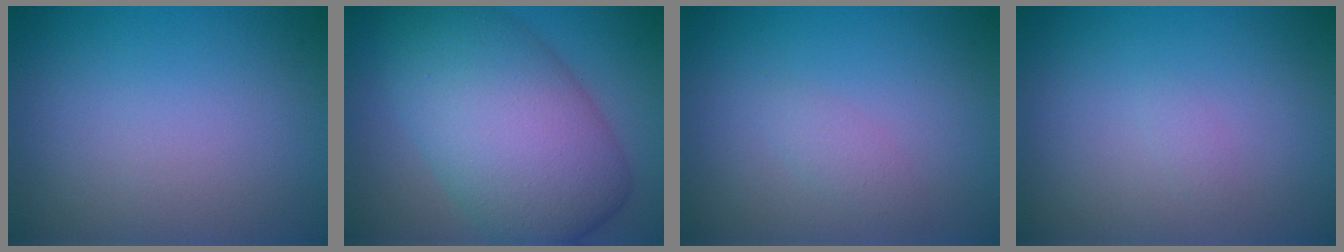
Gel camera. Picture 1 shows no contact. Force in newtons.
{"total": 11.8, "press": 11.8, "slide": 0.2}
{"total": 1.2, "press": 1.2, "slide": 0.1}
{"total": 0.6, "press": 0.6, "slide": 0.1}